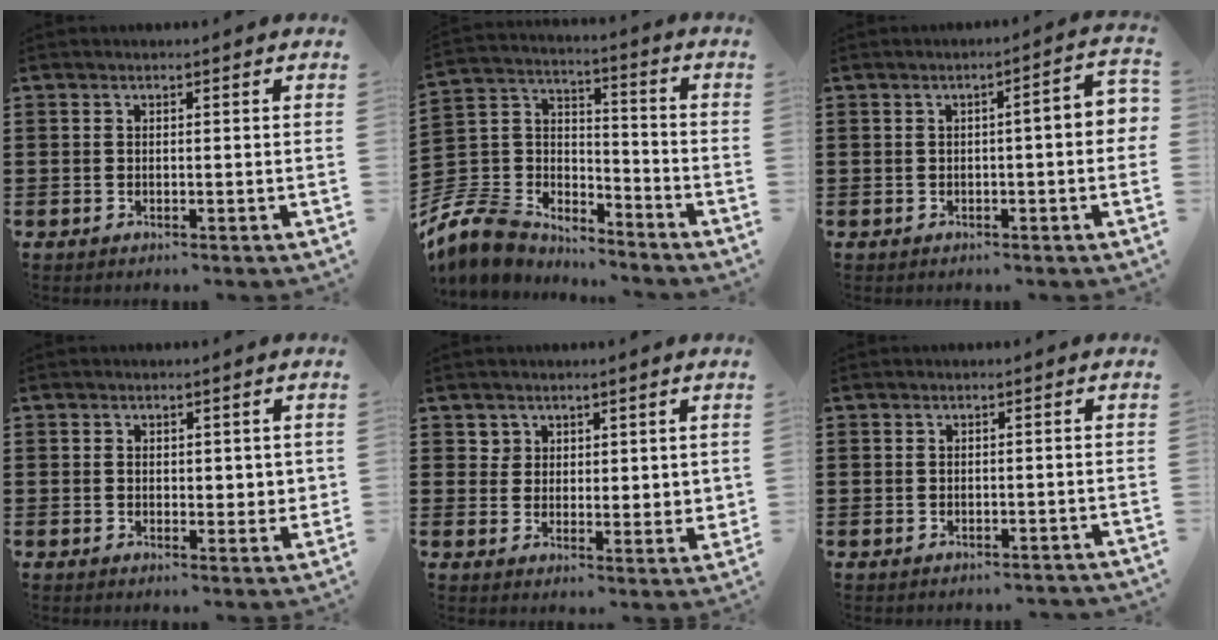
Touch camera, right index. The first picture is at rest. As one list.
[{"total": 9.2, "force": [-7.7, 4.7, 1.7], "torque": [-0.083, 0.001, -0.157]}, {"total": 3.3, "force": [-0.4, 0.4, 3.2], "torque": [-0.054, 0.002, -0.009]}, {"total": 2.1, "force": [0.7, 1.6, 1.1], "torque": [-0.017, 0.008, 0.011]}, {"total": 3.8, "force": [2.7, 2.7, 0.5], "torque": [-0.016, 0.007, 0.050]}, {"total": 0.8, "force": [-0.6, 0.5, 0.0], "torque": [-0.001, 0.001, -0.014]}]